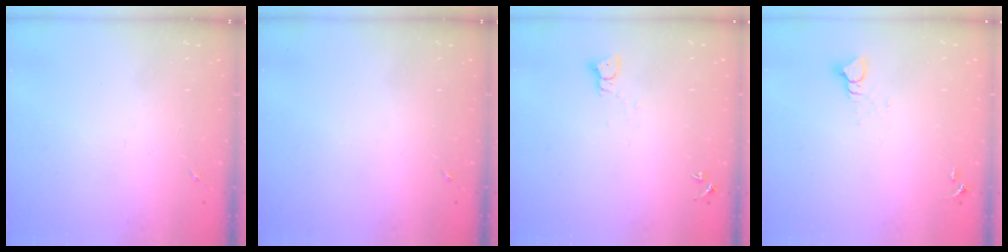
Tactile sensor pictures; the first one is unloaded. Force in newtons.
{"total": 0.0}
{"total": 3.2, "press": 3.2, "slide": 0.1}
{"total": 3.9, "press": 3.9, "slide": 0.4}